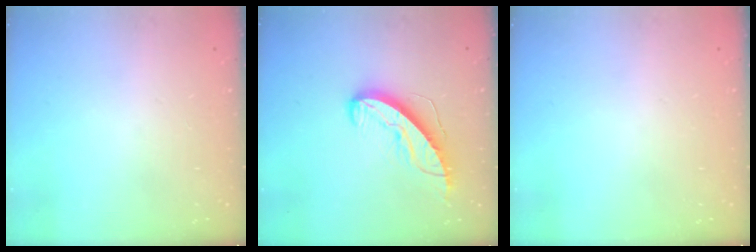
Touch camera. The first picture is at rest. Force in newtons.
{"total": 11.0, "press": 11.0, "slide": 1.0}
{"total": 0.0}